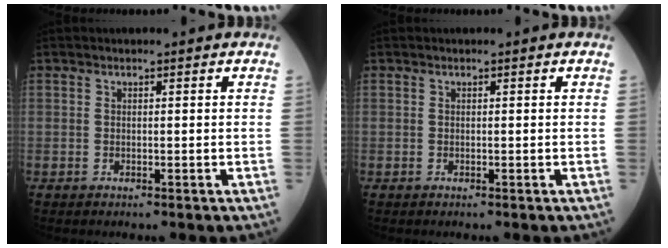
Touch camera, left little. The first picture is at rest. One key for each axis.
{"total": 0.0}